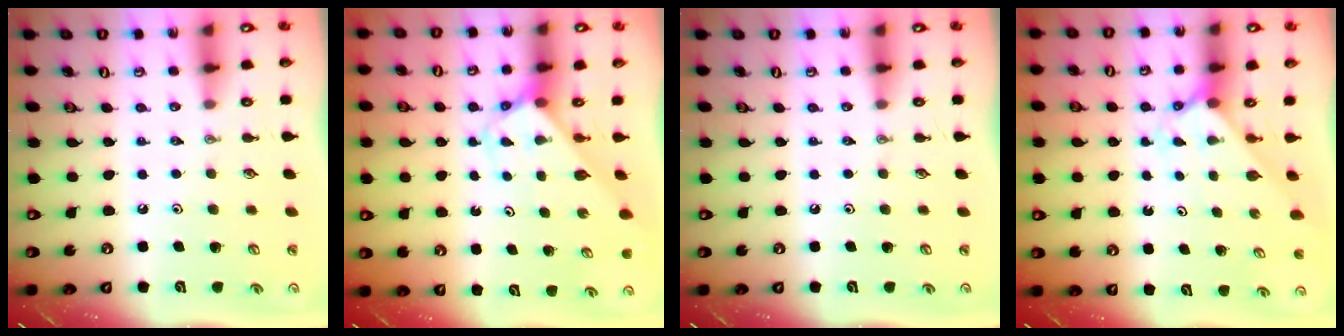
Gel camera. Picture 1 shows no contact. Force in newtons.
{"total": 2.9, "press": 2.9, "slide": 0.1}
{"total": 0.0}
{"total": 2.3, "press": 2.3, "slide": 0.2}